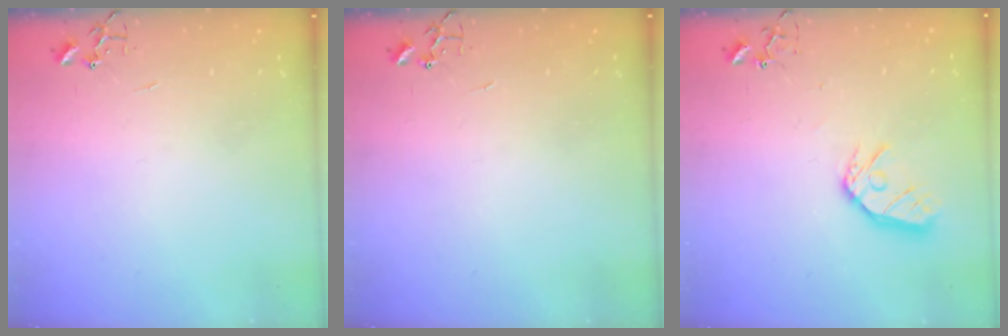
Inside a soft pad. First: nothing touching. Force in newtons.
{"total": 0.0}
{"total": 11.3, "press": 11.2, "slide": 1.3}